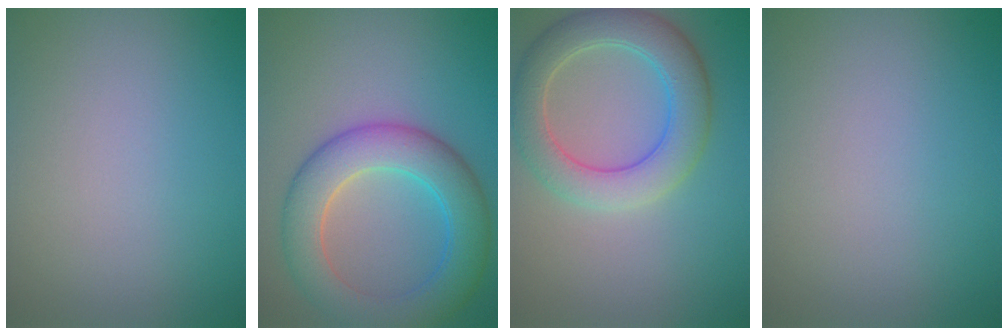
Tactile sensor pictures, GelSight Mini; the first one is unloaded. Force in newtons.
{"total": 7.4, "press": 7.4, "slide": 0.3}
{"total": 5.9, "press": 5.9, "slide": 0.3}
{"total": 0.0}